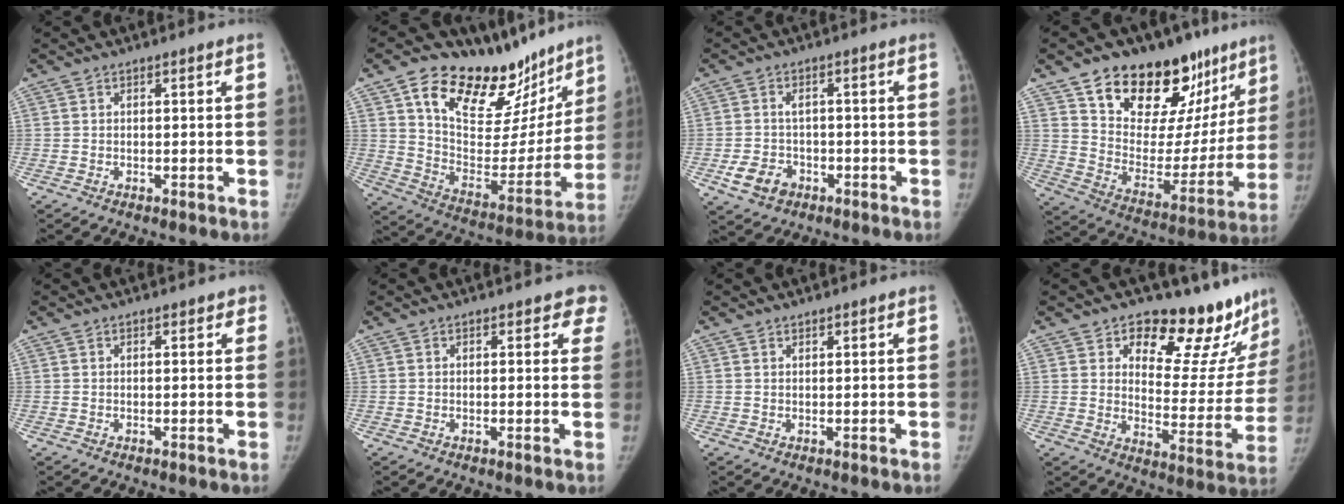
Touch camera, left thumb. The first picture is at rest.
{"total": 27.4, "force": [18.2, 13.7, 15.2], "torque": [-0.180, -0.068, 0.292]}
{"total": 5.8, "force": [-2.5, 4.4, 2.7], "torque": [-0.041, 0.014, -0.037]}
{"total": 27.6, "force": [17.8, 15.1, 14.7], "torque": [-0.170, -0.067, 0.279]}
{"total": 1.3, "force": [0.8, 0.8, 0.5], "torque": [0.009, -0.001, 0.005]}
{"total": 3.9, "force": [3.0, 2.0, 1.5], "torque": [0.023, -0.009, 0.019]}
{"total": 0.7, "force": [0.7, 0.3, 0.1], "torque": [0.003, -0.005, 0.010]}
{"total": 20.5, "force": [15.5, 9.2, 9.7], "torque": [-0.063, -0.111, 0.197]}